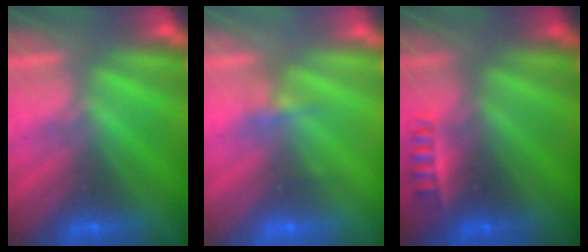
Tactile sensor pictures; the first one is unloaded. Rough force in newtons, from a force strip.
{"total": 2.1}
{"total": 2.3}